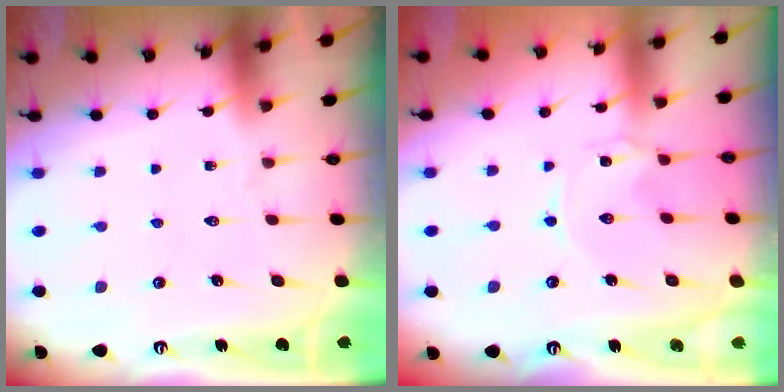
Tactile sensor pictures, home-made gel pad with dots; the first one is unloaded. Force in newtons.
{"total": 0.0}